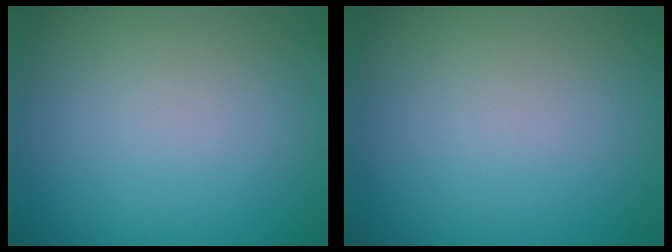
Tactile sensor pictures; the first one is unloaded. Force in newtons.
{"total": 0.0}